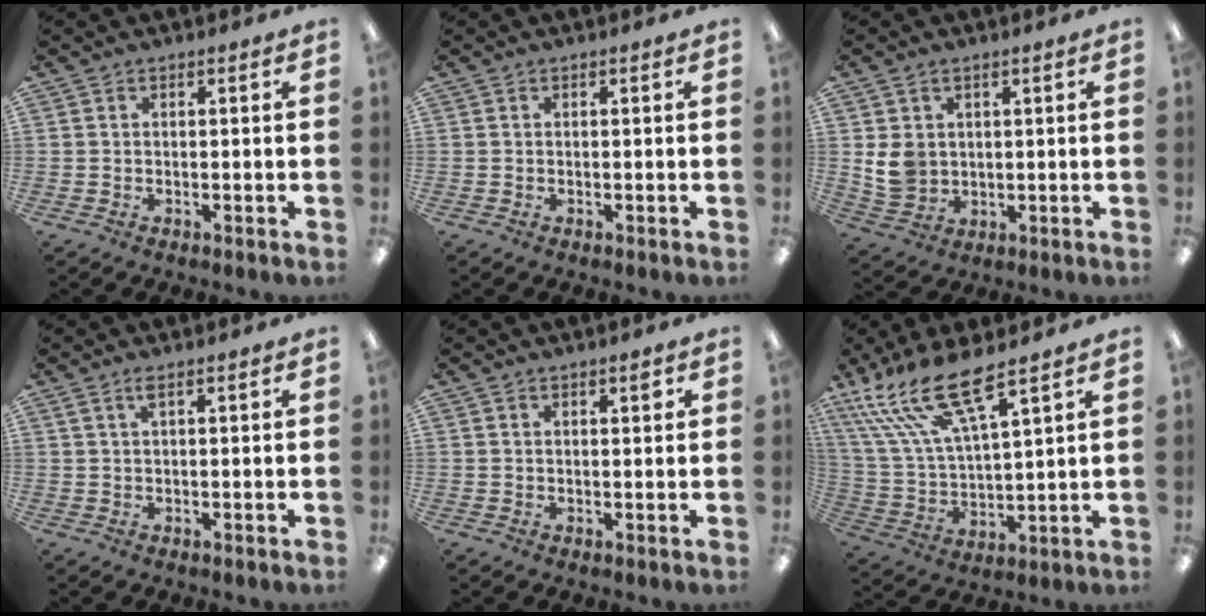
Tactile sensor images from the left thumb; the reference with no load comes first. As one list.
[{"total": 0.0}, {"total": 6.6, "force": [2.0, 5.4, 3.2], "torque": [-0.064, 0.000, 0.039]}, {"total": 2.2, "force": [1.2, 0.4, 1.8], "torque": [-0.039, 0.004, 0.020]}, {"total": 1.9, "force": [1.3, 0.4, 1.2], "torque": [-0.011, -0.006, 0.020]}, {"total": 17.5, "force": [12.3, 4.5, 11.6], "torque": [-0.255, -0.068, 0.216]}]